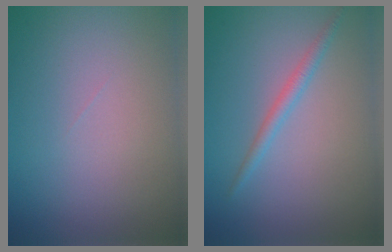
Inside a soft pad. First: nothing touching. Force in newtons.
{"total": 1.5, "press": 1.5, "slide": 0.1}